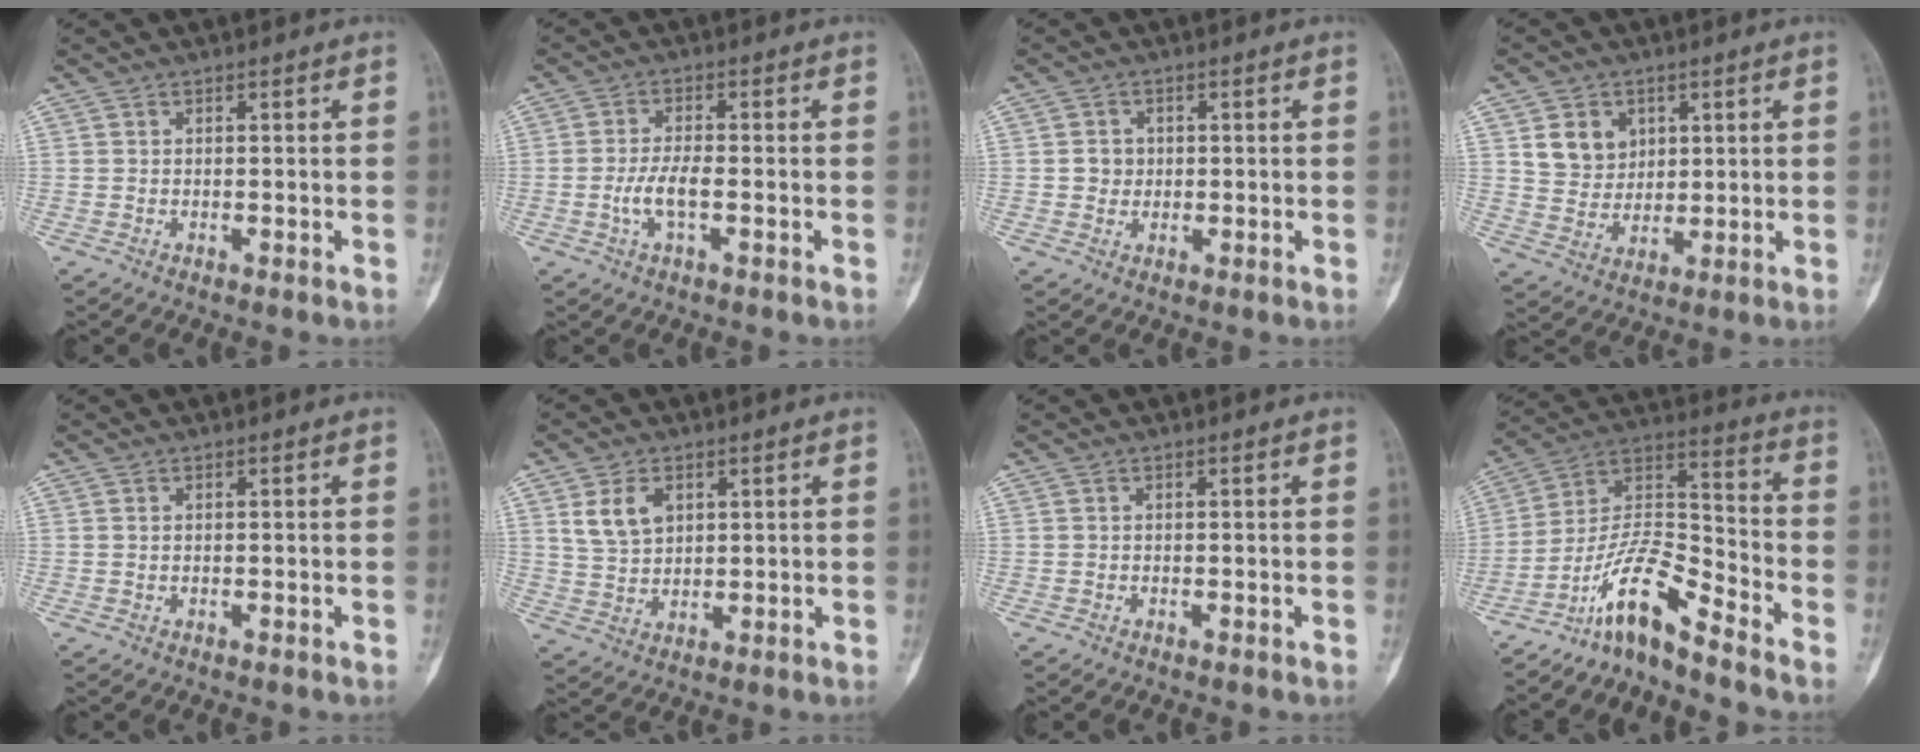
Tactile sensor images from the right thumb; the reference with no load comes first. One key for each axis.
{"total": 4.7, "fx": -1.3, "fy": 1.5, "fz": 4.2, "tx": -0.092, "ty": 0.009, "tz": -0.027}
{"total": 2.7, "fx": 0.1, "fy": 2.5, "fz": 0.9, "tx": 0.001, "ty": 0.006, "tz": 0.001}
{"total": 7.6, "fx": 2.8, "fy": 6.3, "fz": 3.2, "tx": -0.026, "ty": -0.016, "tz": 0.058}
{"total": 0.0}
{"total": 6.5, "fx": 2.6, "fy": 4.3, "fz": 4.1, "tx": -0.064, "ty": -0.010, "tz": 0.057}
{"total": 0.0}
{"total": 11.3, "fx": -9.1, "fy": 1.9, "fz": 6.5, "tx": -0.132, "ty": 0.101, "tz": -0.173}